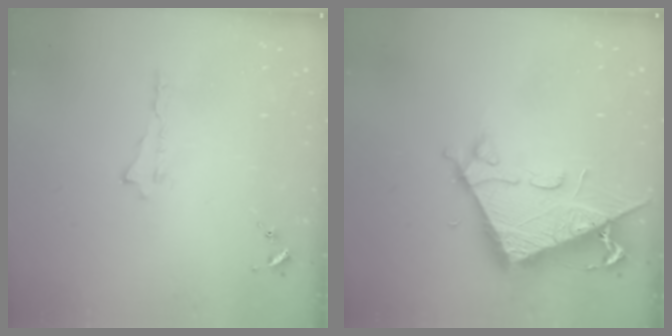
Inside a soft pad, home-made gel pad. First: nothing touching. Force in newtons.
{"total": 8.4, "press": 8.3, "slide": 0.8}